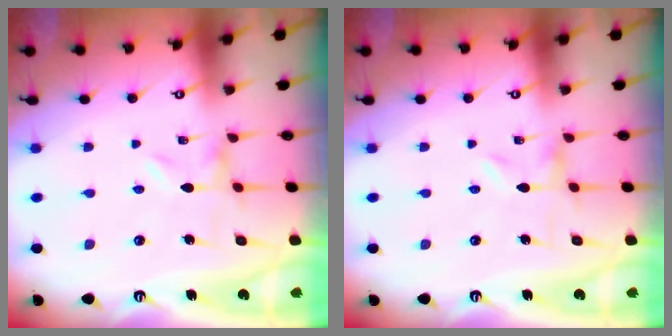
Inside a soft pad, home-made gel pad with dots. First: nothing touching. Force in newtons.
{"total": 0.0}